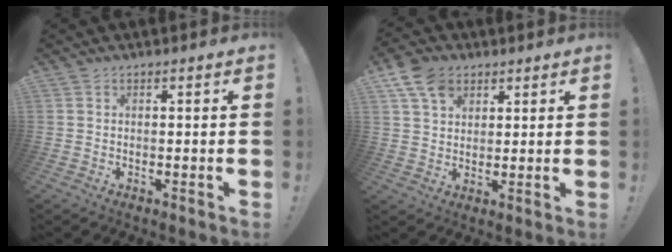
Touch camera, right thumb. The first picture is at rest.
{"total": 10.4, "force": [5.4, 7.4, 4.8], "torque": [-0.079, -0.017, 0.106]}